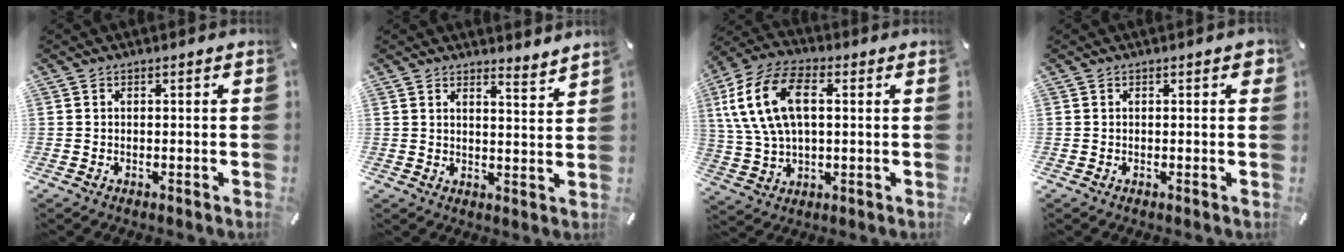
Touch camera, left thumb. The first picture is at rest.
{"total": 3.8, "force": [3.8, 0.3, 0.4], "torque": [-0.003, -0.035, 0.067]}
{"total": 14.5, "force": [3.4, 8.6, 11.1], "torque": [-0.258, 0.009, 0.058]}
{"total": 1.3, "force": [0.4, 0.6, 1.1], "torque": [-0.006, 0.000, 0.002]}